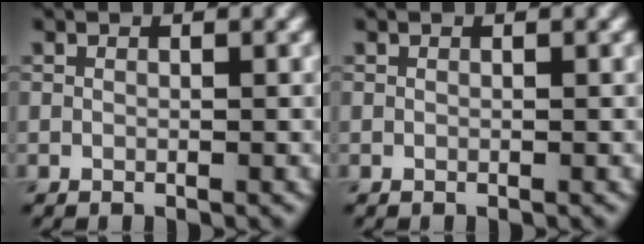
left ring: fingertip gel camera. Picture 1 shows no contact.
{"total": 0.0}